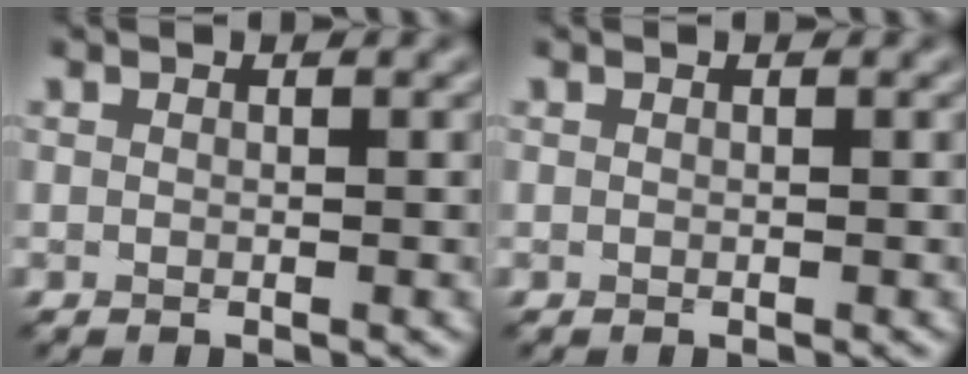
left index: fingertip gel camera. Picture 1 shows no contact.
{"total": 0.0}